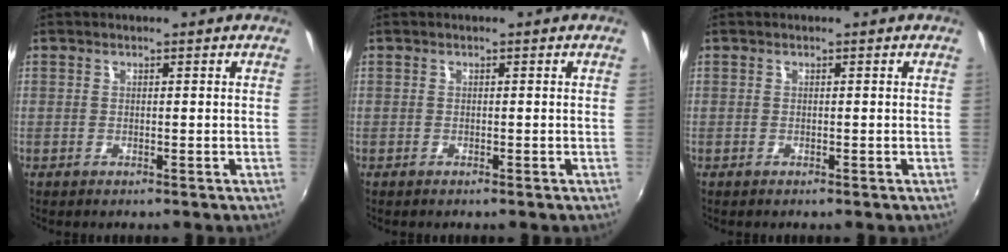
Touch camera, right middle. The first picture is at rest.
{"total": 0.0}
{"total": 0.0}